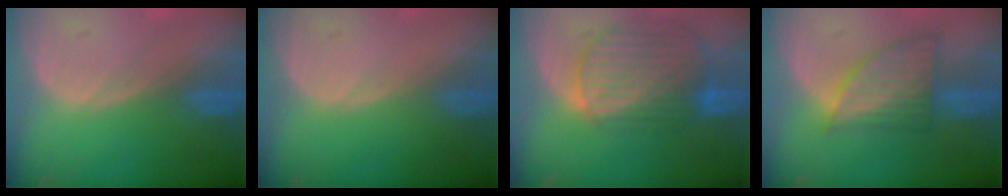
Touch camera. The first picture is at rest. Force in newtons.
{"total": 0.0}
{"total": 10.3, "press": 8.6, "slide": 5.6}
{"total": 7.2, "press": 6.5, "slide": 3.2}